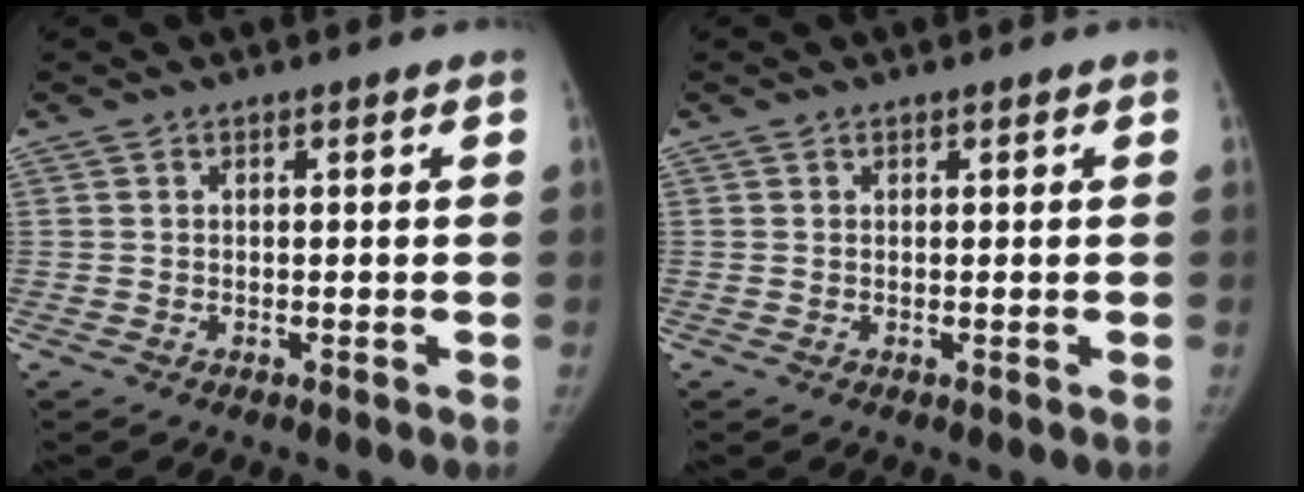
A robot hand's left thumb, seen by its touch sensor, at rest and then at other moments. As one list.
[{"total": 0.0}]